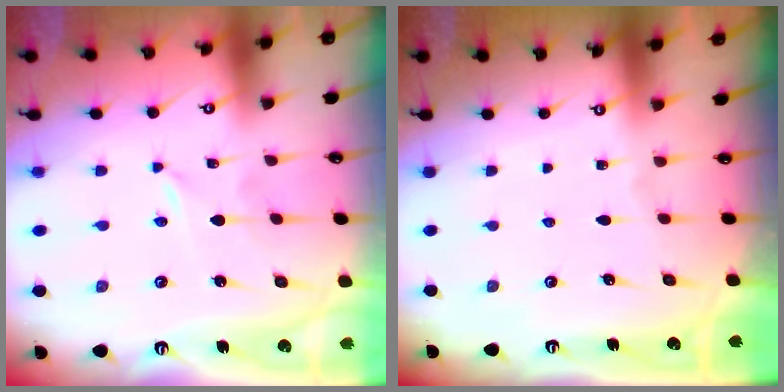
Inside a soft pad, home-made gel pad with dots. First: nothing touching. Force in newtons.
{"total": 0.0}